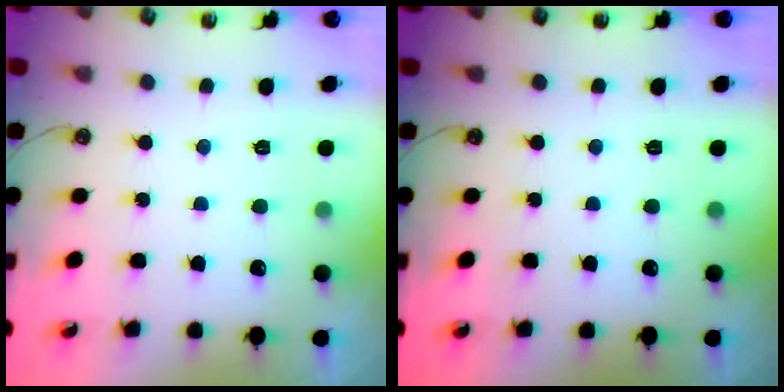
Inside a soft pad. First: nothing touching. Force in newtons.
{"total": 0.0}